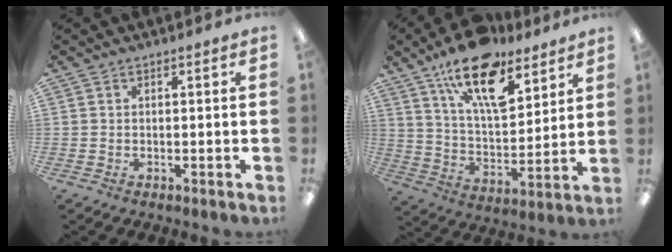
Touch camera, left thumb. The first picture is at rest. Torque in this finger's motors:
{"motor_torque": [0.44, 0.54, 1.58, -1.18, 0.26]}